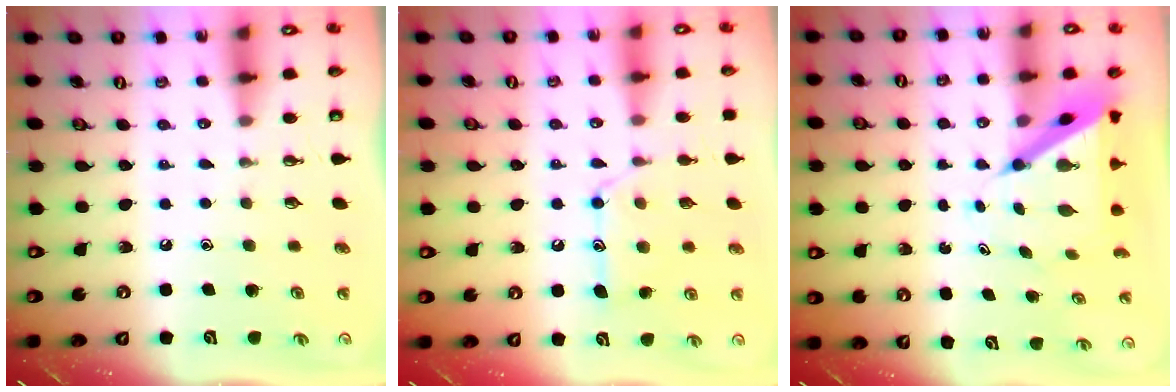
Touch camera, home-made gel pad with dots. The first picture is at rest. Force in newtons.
{"total": 12.9, "press": 12.9, "slide": 1.0}
{"total": 7.0, "press": 7.0, "slide": 0.7}